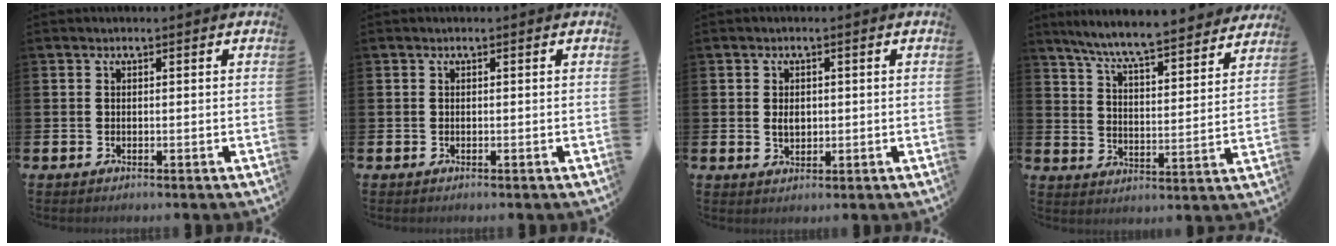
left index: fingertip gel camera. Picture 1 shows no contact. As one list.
[{"total": 0.0}, {"total": 2.0, "force": [0.3, 1.5, 1.4], "torque": [-0.009, 0.000, -0.001]}, {"total": 7.6, "force": [7.2, 0.1, 2.4], "torque": [-0.077, -0.053, 0.125]}]